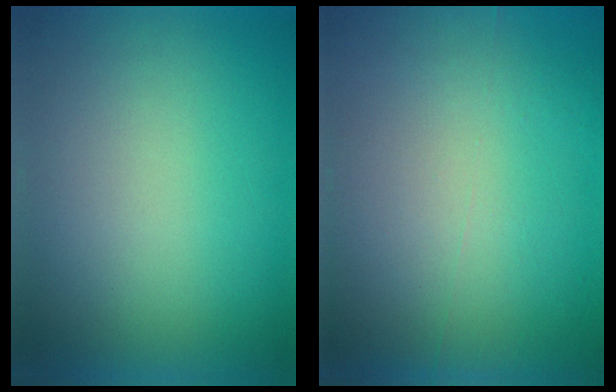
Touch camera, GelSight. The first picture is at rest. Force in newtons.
{"total": 7.0}